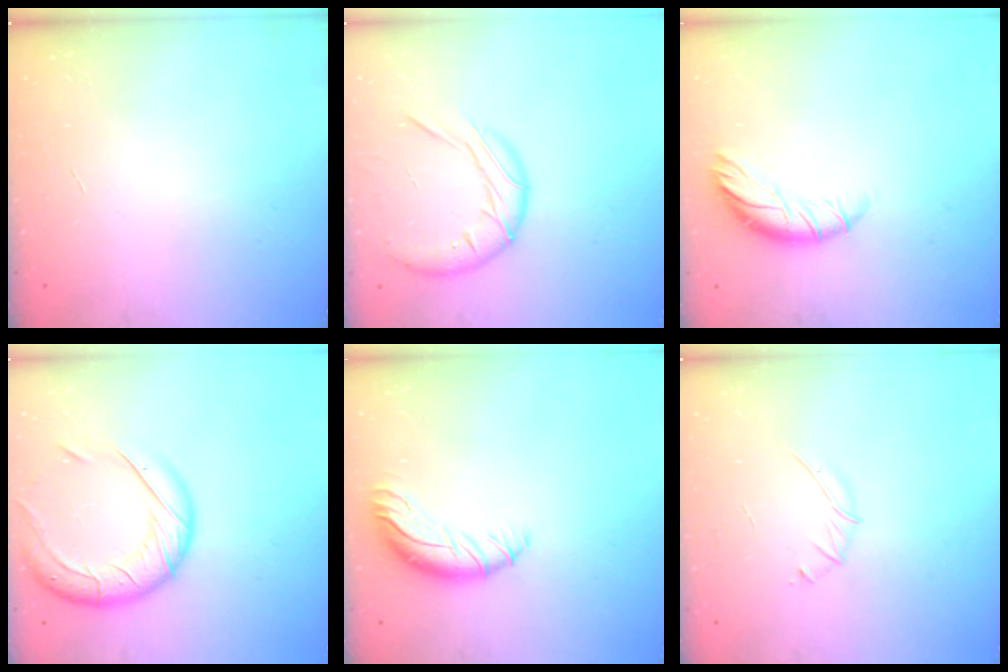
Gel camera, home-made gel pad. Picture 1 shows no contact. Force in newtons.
{"total": 14.9, "press": 14.7, "slide": 2.3}
{"total": 9.0, "press": 9.0, "slide": 1.2}
{"total": 17.3, "press": 17.2, "slide": 2.3}
{"total": 9.3, "press": 9.2, "slide": 1.4}
{"total": 3.3, "press": 3.2, "slide": 0.9}